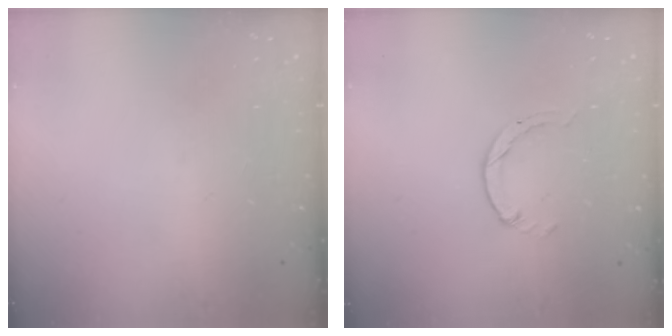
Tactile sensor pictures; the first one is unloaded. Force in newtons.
{"total": 0.5, "press": 0.5, "slide": 0.1}